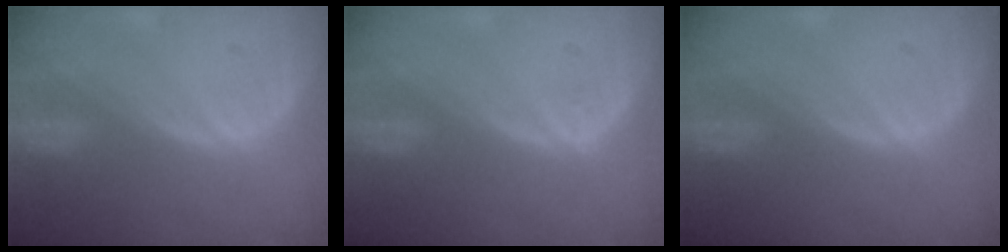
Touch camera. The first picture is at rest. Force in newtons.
{"total": 0.6, "press": 0.4, "slide": 0.5}
{"total": 0.0}